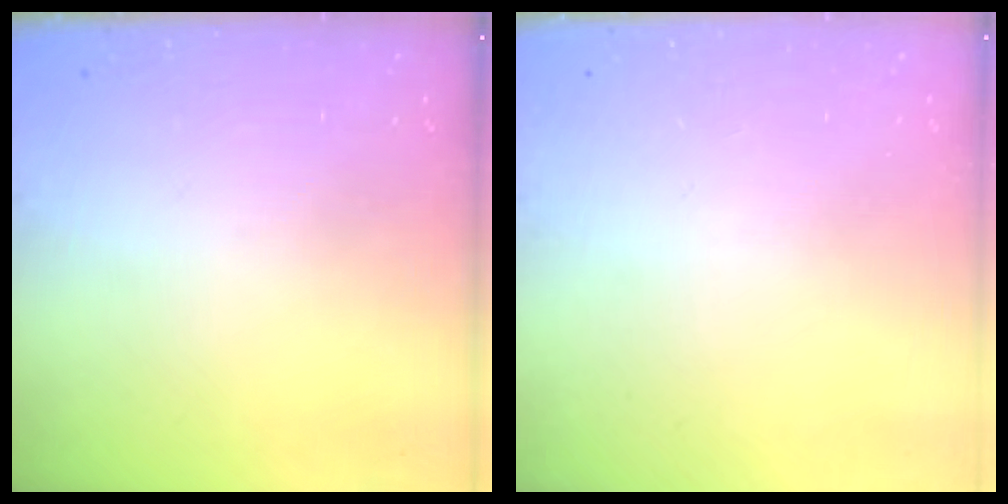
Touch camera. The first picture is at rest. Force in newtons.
{"total": 0.0}